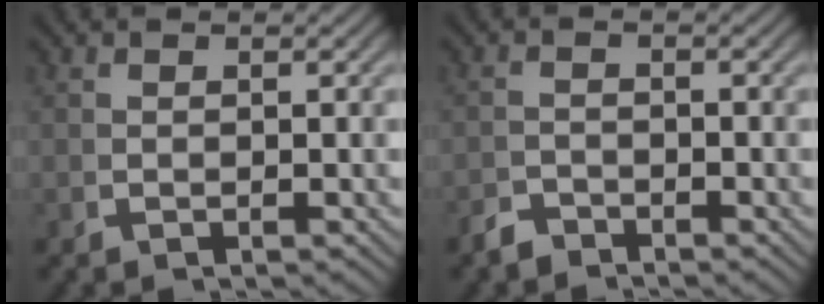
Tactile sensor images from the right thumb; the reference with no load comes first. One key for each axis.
{"total": 1.8, "fx": -1.8, "fy": 0.2, "fz": -0.2, "tx": 0.014, "ty": -0.005, "tz": -0.034}